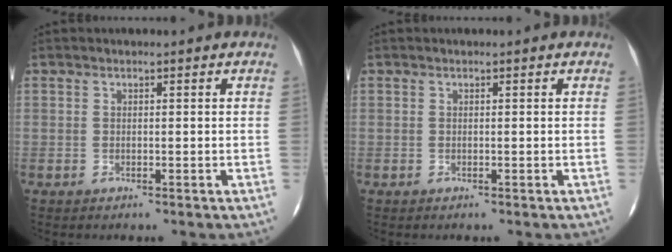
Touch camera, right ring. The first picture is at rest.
{"total": 0.0}